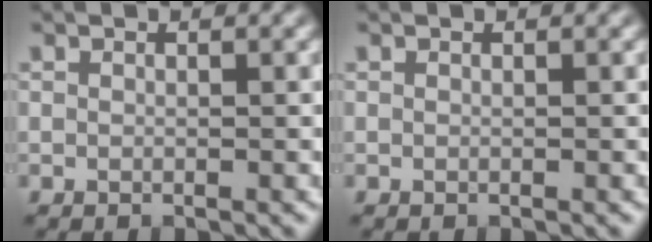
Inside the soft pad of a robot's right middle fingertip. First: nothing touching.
{"total": 0.0}